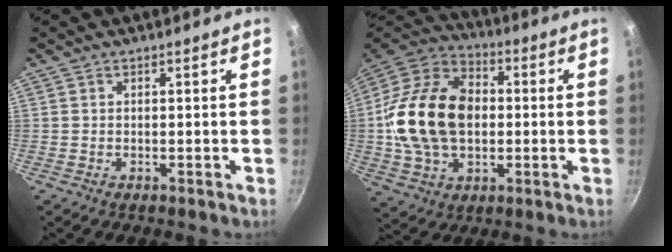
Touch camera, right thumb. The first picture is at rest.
{"total": 22.3, "force": [0.2, 15.6, 15.8], "torque": [-0.270, 0.029, -0.003]}